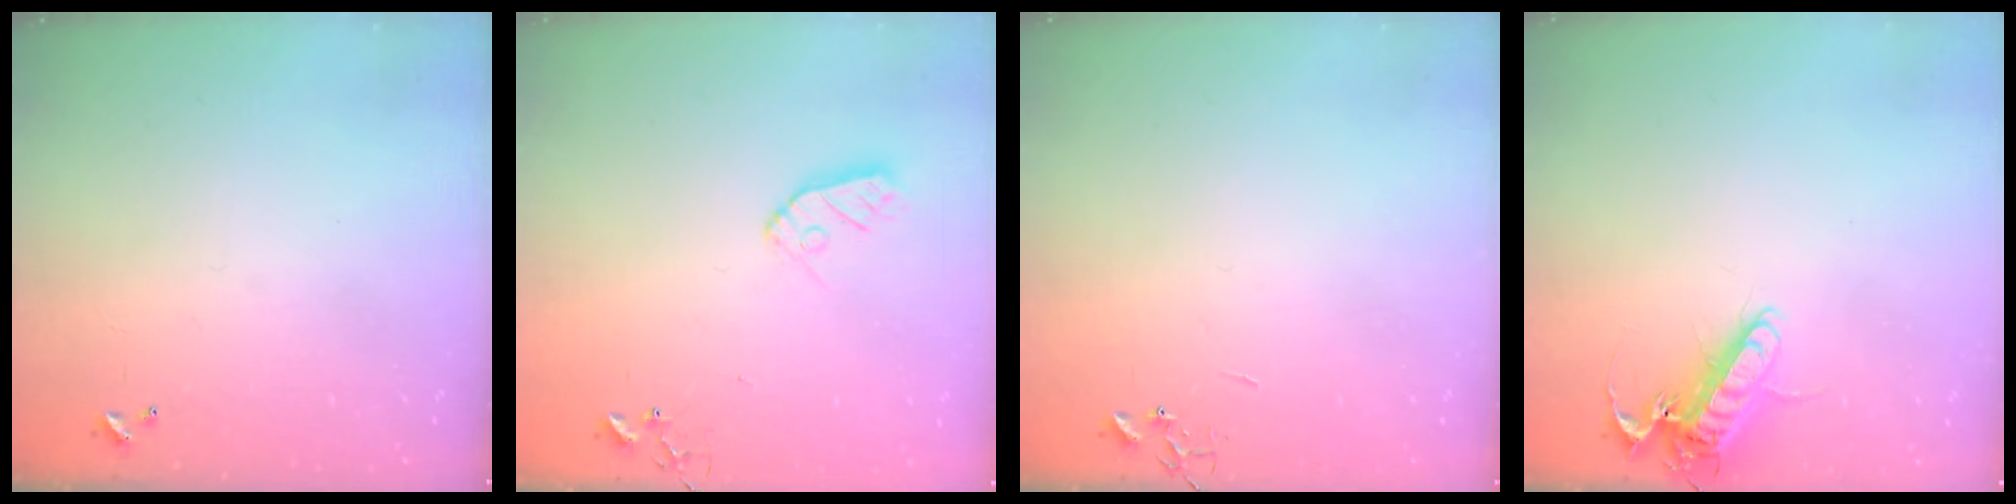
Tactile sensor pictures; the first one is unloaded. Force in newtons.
{"total": 8.0, "press": 8.0, "slide": 0.5}
{"total": 0.0}
{"total": 13.4, "press": 13.2, "slide": 2.1}